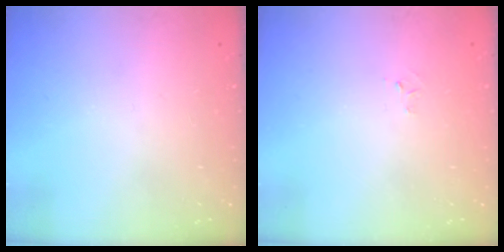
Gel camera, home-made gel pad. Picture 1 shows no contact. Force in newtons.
{"total": 2.6, "press": 2.6, "slide": 0.4}